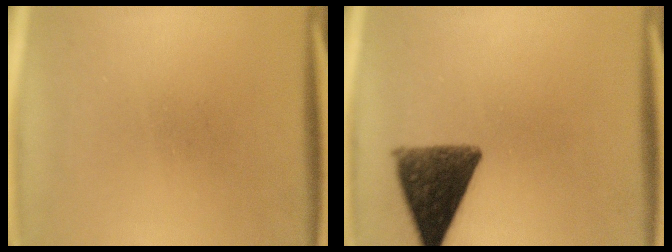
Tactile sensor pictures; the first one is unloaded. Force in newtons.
{"total": 10.4}